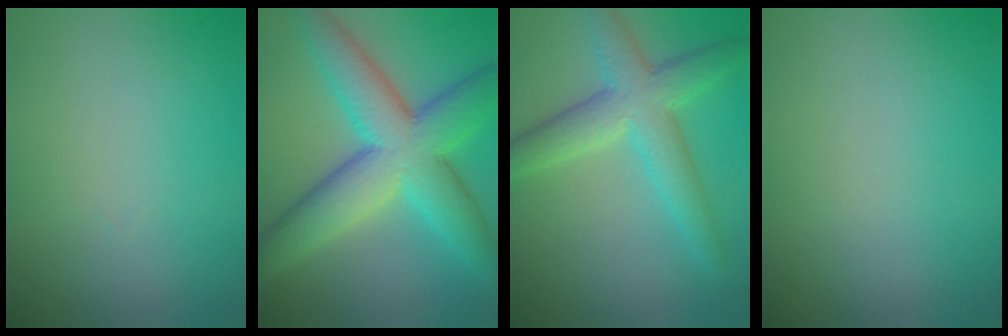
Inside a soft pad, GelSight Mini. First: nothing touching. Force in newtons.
{"total": 10.0, "press": 10.0, "slide": 0.2}
{"total": 5.3, "press": 5.3, "slide": 0.2}
{"total": 0.0}